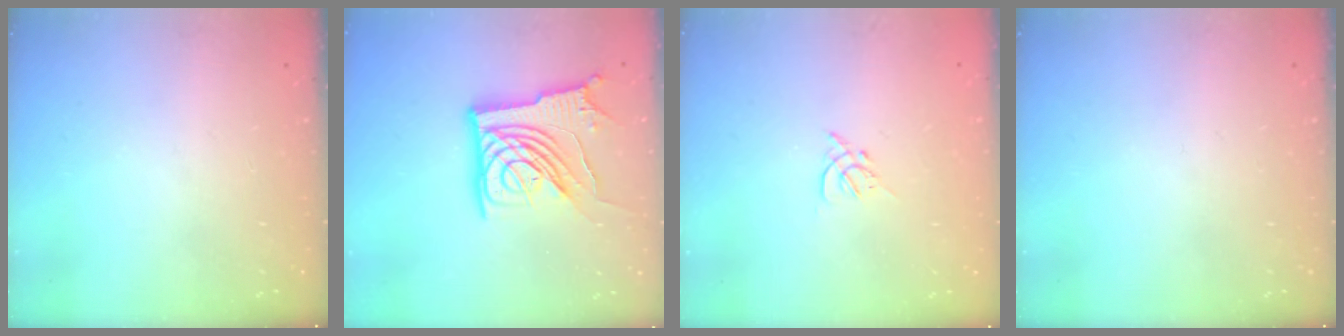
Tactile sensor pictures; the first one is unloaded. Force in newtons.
{"total": 14.5, "press": 14.4, "slide": 1.2}
{"total": 2.7, "press": 2.6, "slide": 0.7}
{"total": 0.0}